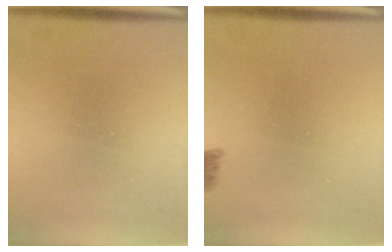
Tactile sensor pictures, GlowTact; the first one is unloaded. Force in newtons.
{"total": 2.0}